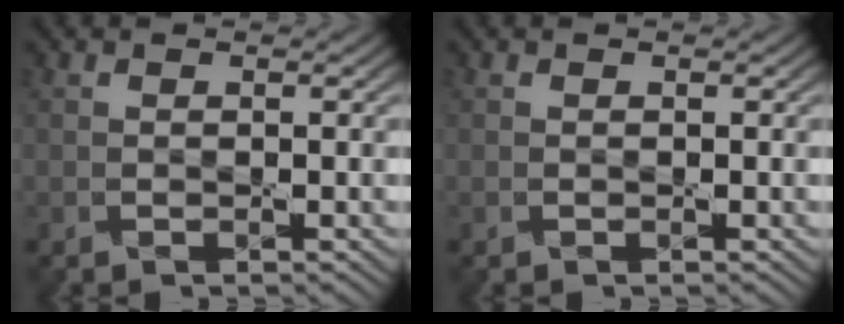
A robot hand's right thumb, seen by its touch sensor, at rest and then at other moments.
{"total": 0.0}